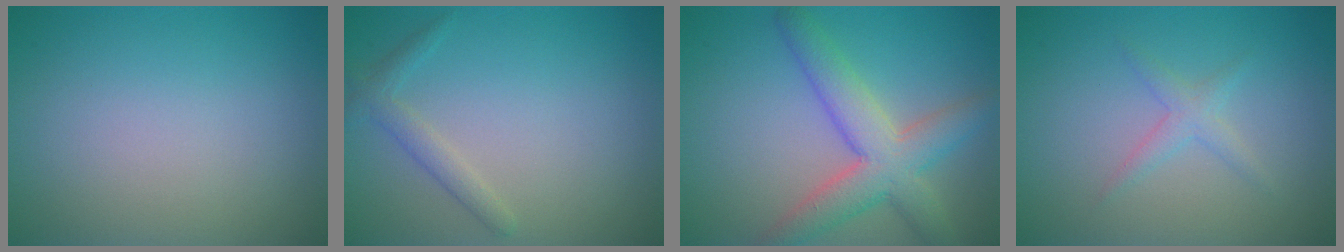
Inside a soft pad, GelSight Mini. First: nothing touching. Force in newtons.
{"total": 1.7, "press": 1.7, "slide": 0.0}
{"total": 5.9, "press": 5.9, "slide": 0.4}
{"total": 1.4, "press": 1.4, "slide": 0.1}